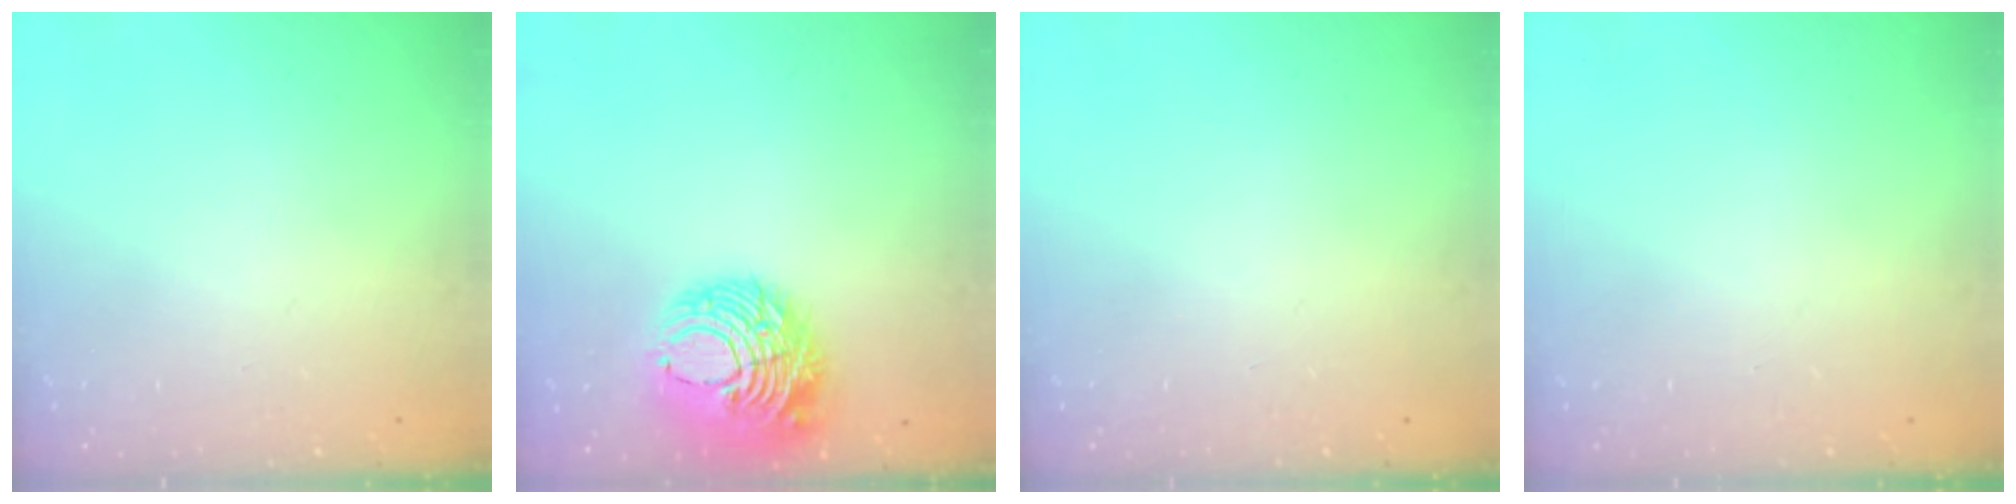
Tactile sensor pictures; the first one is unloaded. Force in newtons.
{"total": 12.9, "press": 12.8, "slide": 1.5}
{"total": 0.0}
{"total": 0.0}